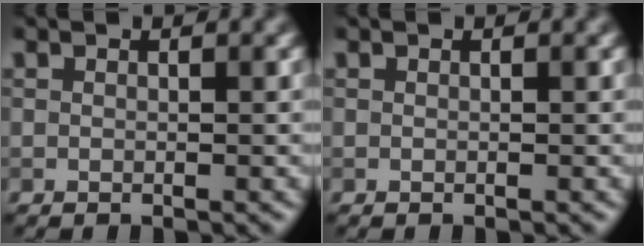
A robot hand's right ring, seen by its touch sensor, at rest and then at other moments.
{"total": 0.0}